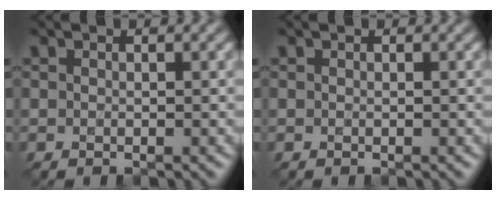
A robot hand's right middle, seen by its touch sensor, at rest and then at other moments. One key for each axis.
{"total": 0.0}